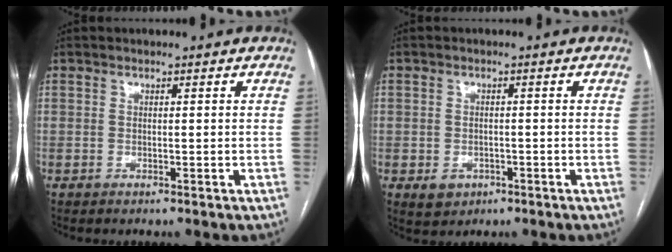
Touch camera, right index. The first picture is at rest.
{"total": 3.4, "force": [-1.3, 3.0, 1.0], "torque": [-0.009, 0.005, -0.008]}